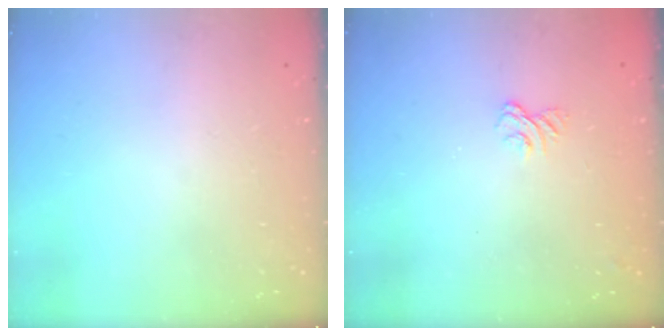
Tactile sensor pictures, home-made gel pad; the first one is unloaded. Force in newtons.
{"total": 2.3, "press": 1.9, "slide": 1.3}